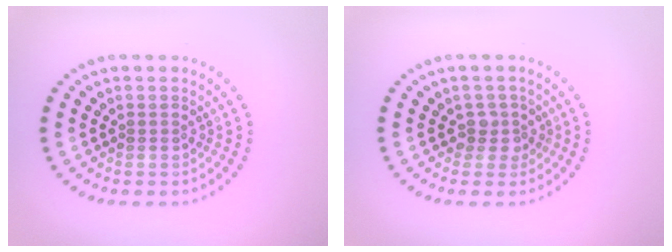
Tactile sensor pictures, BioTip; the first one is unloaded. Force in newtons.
{"total": 1.7, "press": 1.2, "slide": 1.2}